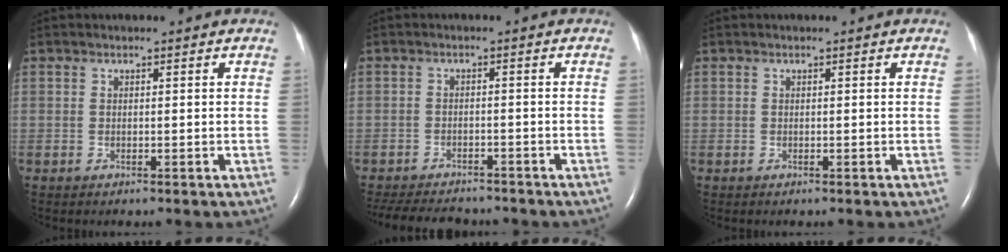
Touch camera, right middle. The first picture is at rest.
{"total": 11.5, "force": [-10.2, 3.3, 4.1], "torque": [-0.086, -0.007, -0.141]}
{"total": 0.0}